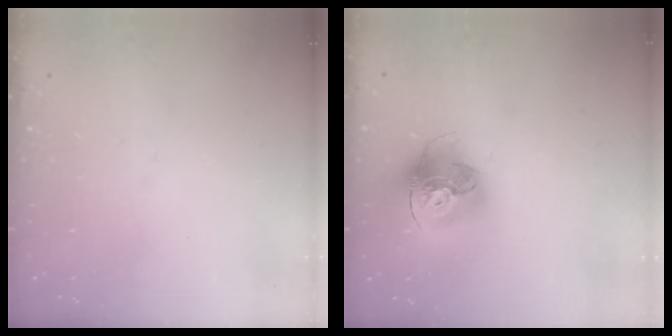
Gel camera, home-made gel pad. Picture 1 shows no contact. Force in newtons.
{"total": 17.0, "press": 16.9, "slide": 1.7}